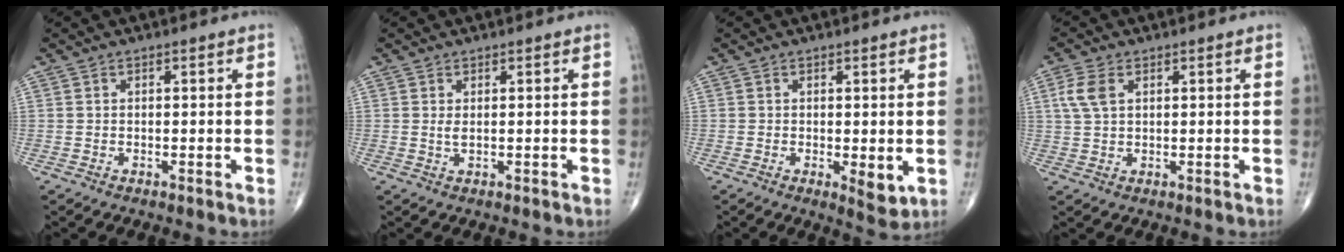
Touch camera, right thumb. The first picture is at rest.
{"total": 1.0, "force": [0.3, 0.2, 0.9], "torque": [-0.020, -0.003, 0.007]}
{"total": 3.7, "force": [-0.5, 1.3, 3.4], "torque": [-0.044, -0.012, -0.006]}
{"total": 4.7, "force": [1.6, 2.8, 3.4], "torque": [-0.082, 0.007, 0.032]}